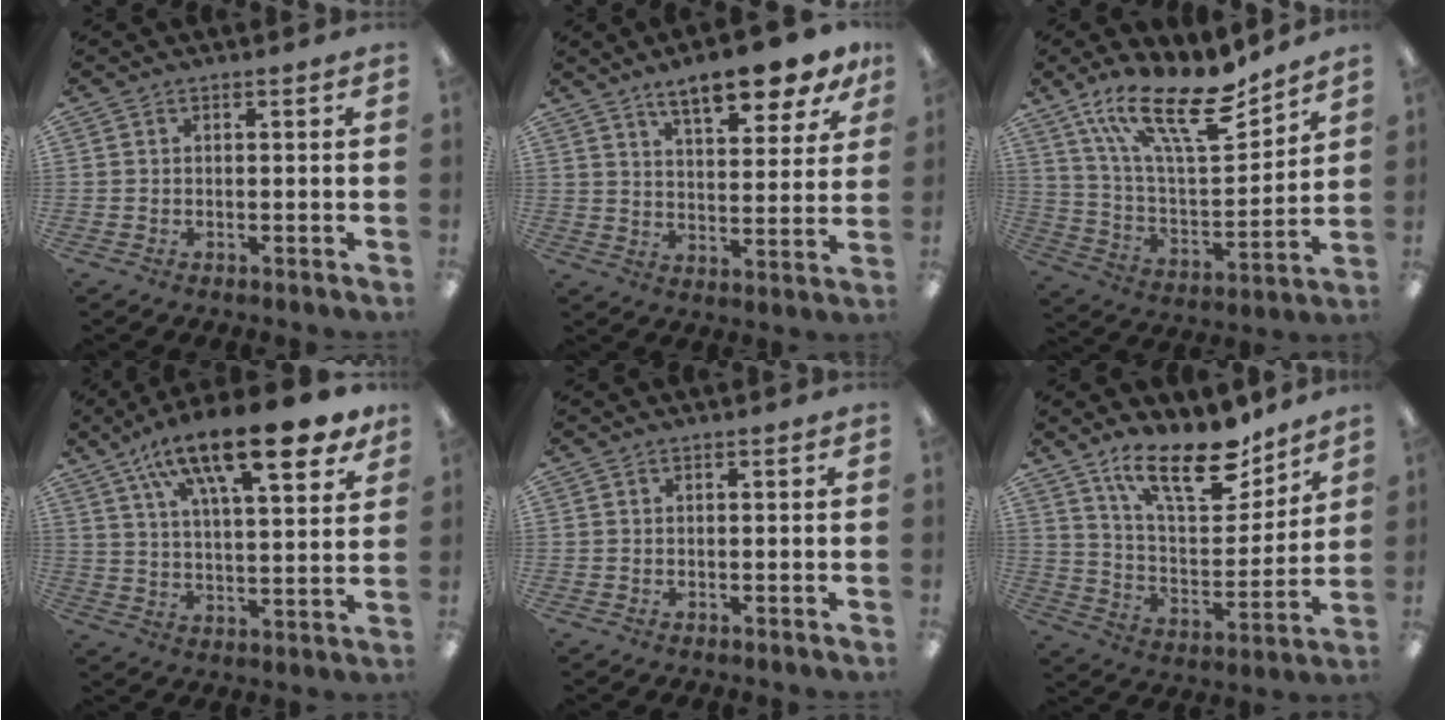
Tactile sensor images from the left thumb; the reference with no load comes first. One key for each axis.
{"total": 11.9, "fx": 9.2, "fy": 3.4, "fz": 6.8, "tx": -0.098, "ty": -0.050, "tz": 0.156}
{"total": 20.9, "fx": 14.8, "fy": 6.4, "fz": 13.3, "tx": -0.236, "ty": -0.093, "tz": 0.252}
{"total": 20.4, "fx": 12.8, "fy": 6.6, "fz": 14.4, "tx": -0.226, "ty": -0.063, "tz": 0.204}
{"total": 0.0}
{"total": 19.4, "fx": 13.3, "fy": 7.4, "fz": 12.0, "tx": -0.196, "ty": -0.079, "tz": 0.226}